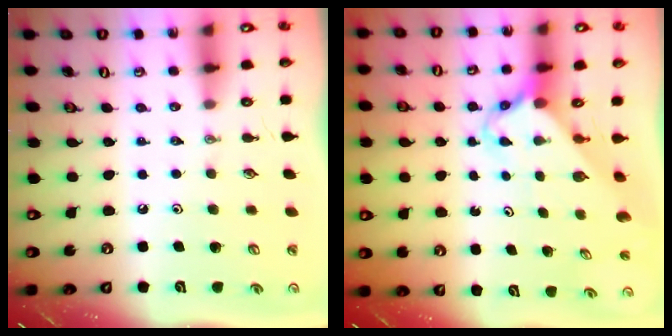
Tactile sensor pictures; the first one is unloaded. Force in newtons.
{"total": 2.7, "press": 2.7, "slide": 0.2}